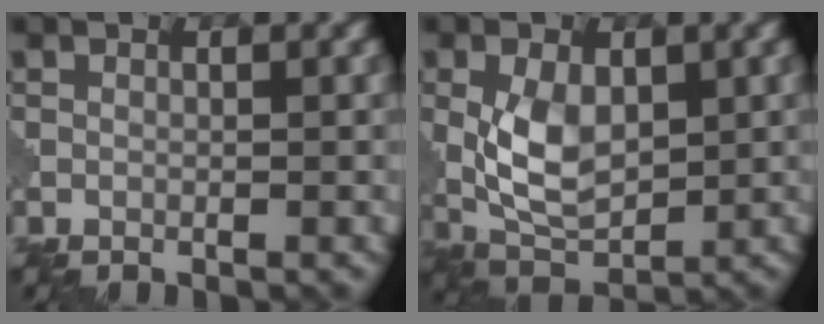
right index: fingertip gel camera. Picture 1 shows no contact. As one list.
[{"total": 5.0, "force": [0.9, 3.2, 3.8], "torque": [-0.086, -0.003, 0.023]}]